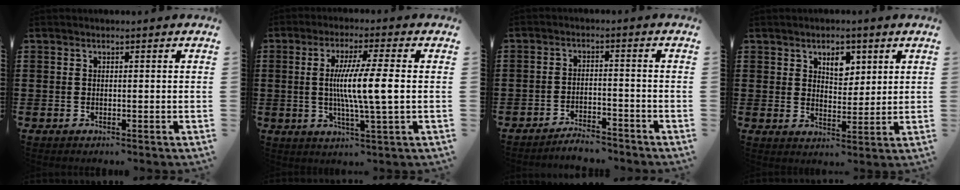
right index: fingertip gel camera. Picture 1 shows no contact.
{"total": 8.8, "force": [0.3, 0.2, 8.8], "torque": [-0.158, -0.003, 0.000]}
{"total": 3.6, "force": [-3.5, 0.2, 0.6], "torque": [-0.015, 0.005, -0.073]}
{"total": 4.9, "force": [2.7, 2.9, 2.8], "torque": [-0.041, 0.003, 0.043]}